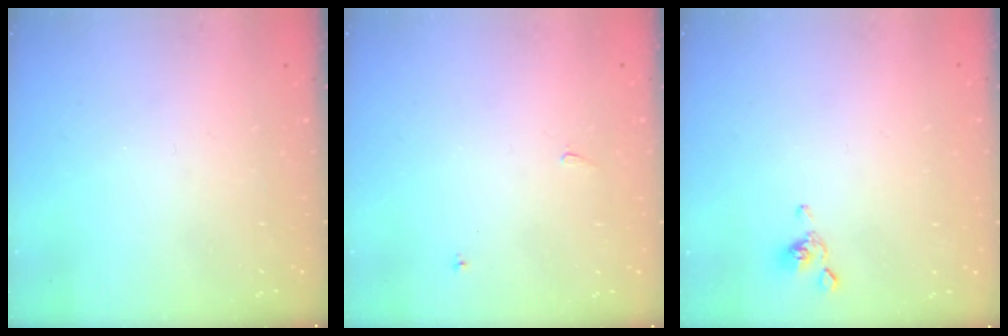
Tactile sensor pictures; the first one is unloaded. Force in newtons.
{"total": 0.6, "press": 0.5, "slide": 0.2}
{"total": 2.3, "press": 2.3, "slide": 0.6}